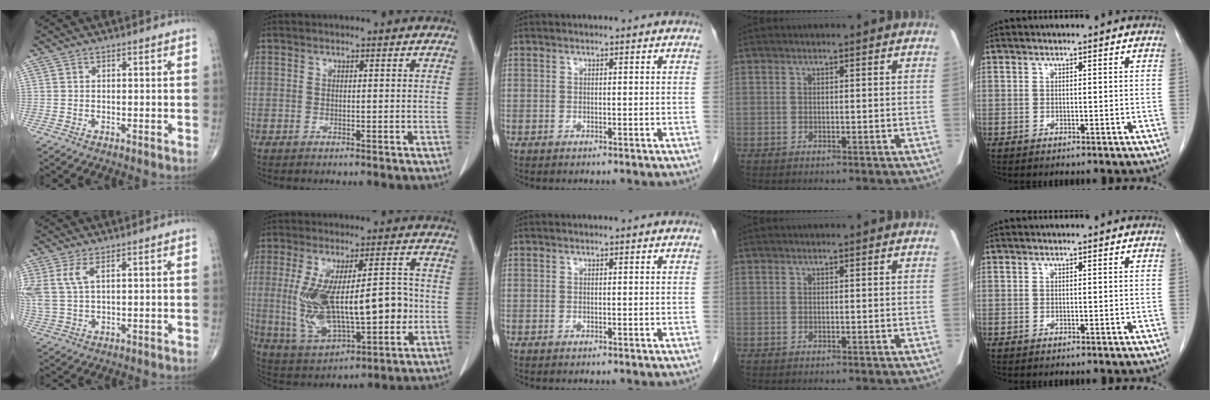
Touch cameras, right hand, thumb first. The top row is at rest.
{"thumb": {"total": 6.0, "force": [2.3, 2.6, 4.8], "torque": [-0.128, 0.004, 0.057]}, "index": {"total": 18.0, "force": [-0.8, 6.5, 16.8], "torque": [-0.312, 0.011, 0.003]}}